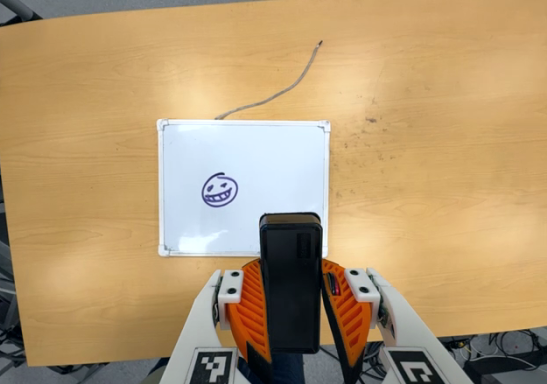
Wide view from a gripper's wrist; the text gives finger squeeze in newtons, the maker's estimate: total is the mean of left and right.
{"total": 9.4, "left": 7.8, "right": 11.0}